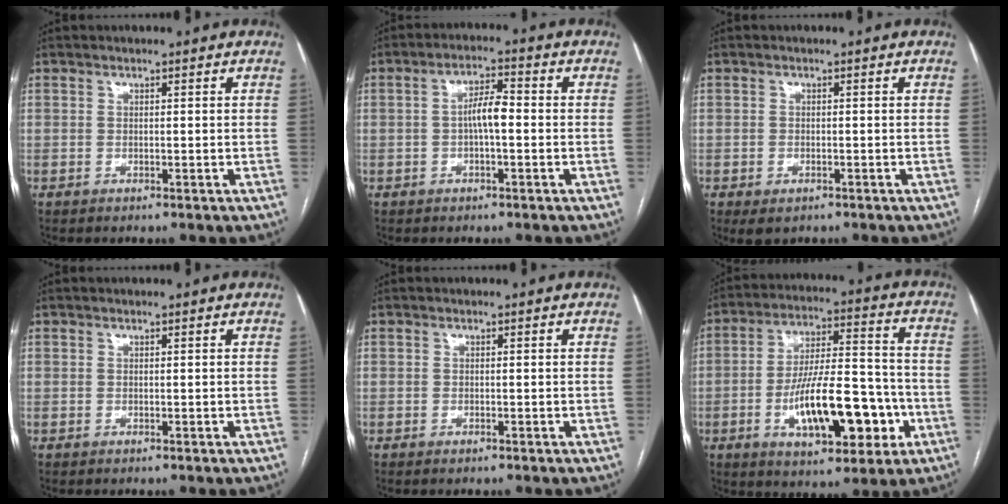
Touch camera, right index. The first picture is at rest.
{"total": 4.5, "force": [-0.5, 1.1, 4.4], "torque": [-0.081, 0.015, -0.009]}
{"total": 2.5, "force": [-1.3, 1.5, 1.5], "torque": [-0.026, -0.004, -0.009]}
{"total": 0.0}
{"total": 0.5, "force": [-0.4, 0.1, 0.3], "torque": [-0.009, -0.001, -0.005]}
{"total": 16.8, "force": [-5.2, 5.6, 14.9], "torque": [-0.247, 0.017, -0.074]}